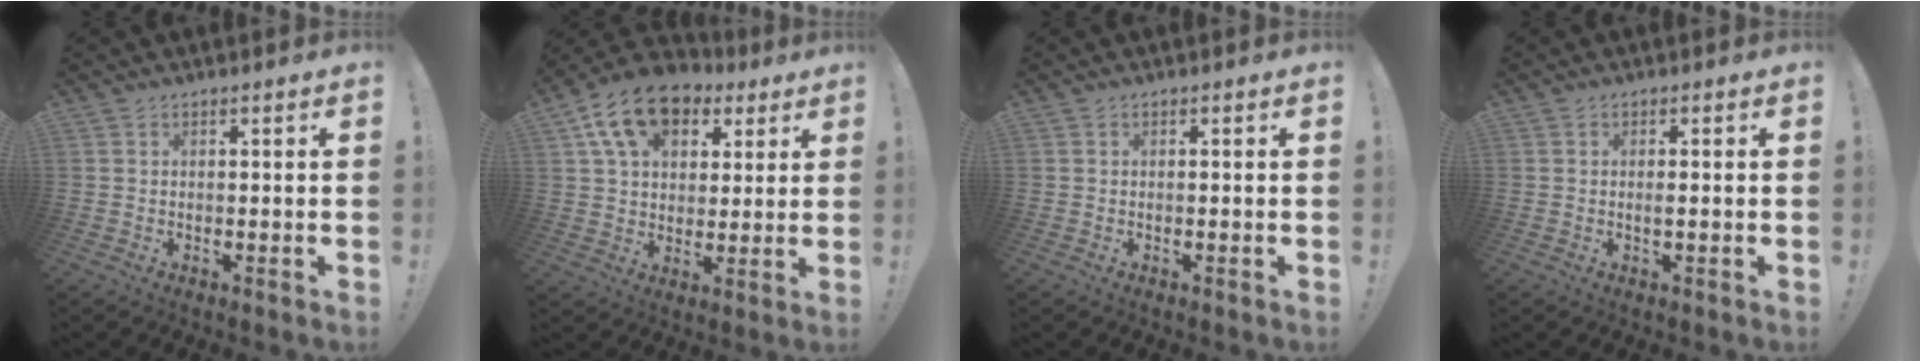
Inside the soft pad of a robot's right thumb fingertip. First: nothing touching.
{"total": 15.0, "force": [7.5, 10.0, 8.2], "torque": [-0.139, -0.027, 0.141]}
{"total": 0.0}
{"total": 1.5, "force": [-0.3, 0.0, 1.5], "torque": [-0.025, -0.002, -0.006]}